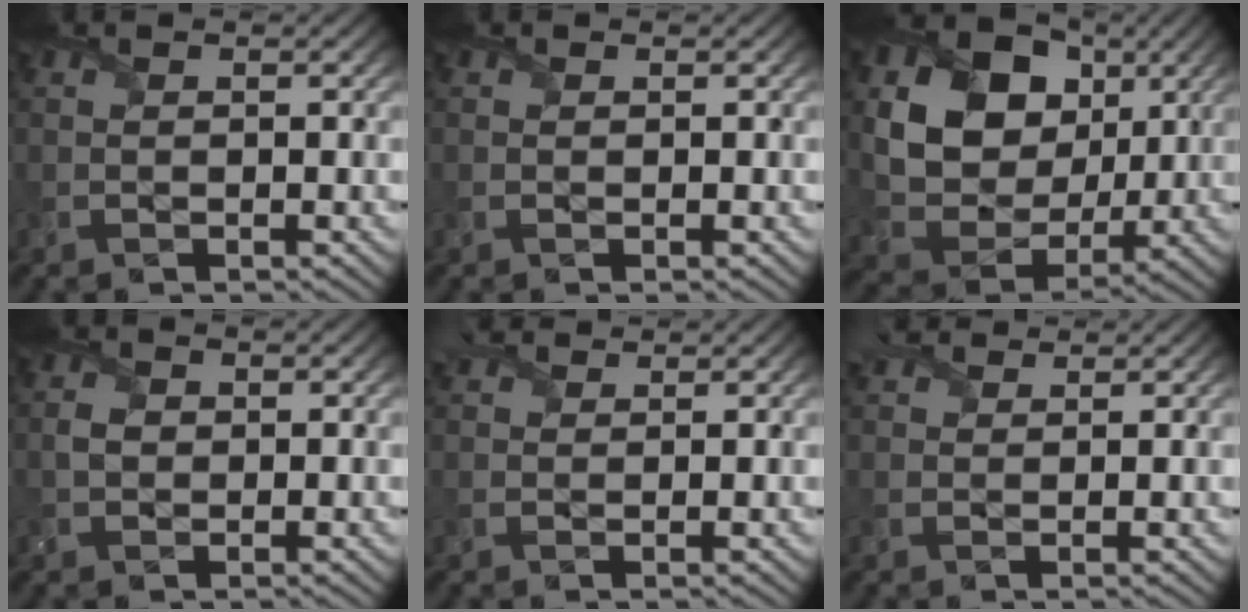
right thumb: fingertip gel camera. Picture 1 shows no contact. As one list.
[{"total": 0.0}, {"total": 15.9, "force": [4.8, 12.4, 8.7], "torque": [-0.222, 0.028, 0.106]}, {"total": 1.5, "force": [0.0, 1.3, 0.8], "torque": [-0.026, 0.000, -0.007]}, {"total": 3.0, "force": [2.5, 1.0, 1.2], "torque": [-0.032, 0.015, 0.043]}, {"total": 3.3, "force": [2.7, 1.2, 1.3], "torque": [-0.036, 0.014, 0.047]}]